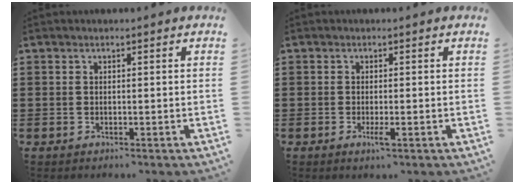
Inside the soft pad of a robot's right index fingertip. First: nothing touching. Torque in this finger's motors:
{"motor_torque": [0.64, 0.50, 0.20, 0.02]}